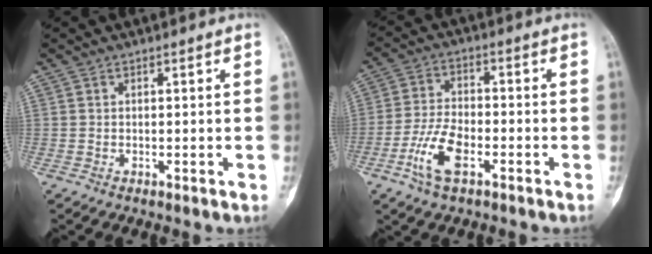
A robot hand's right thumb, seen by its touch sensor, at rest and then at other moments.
{"total": 9.0, "force": [-4.1, 4.0, 6.9], "torque": [-0.147, 0.017, -0.080]}